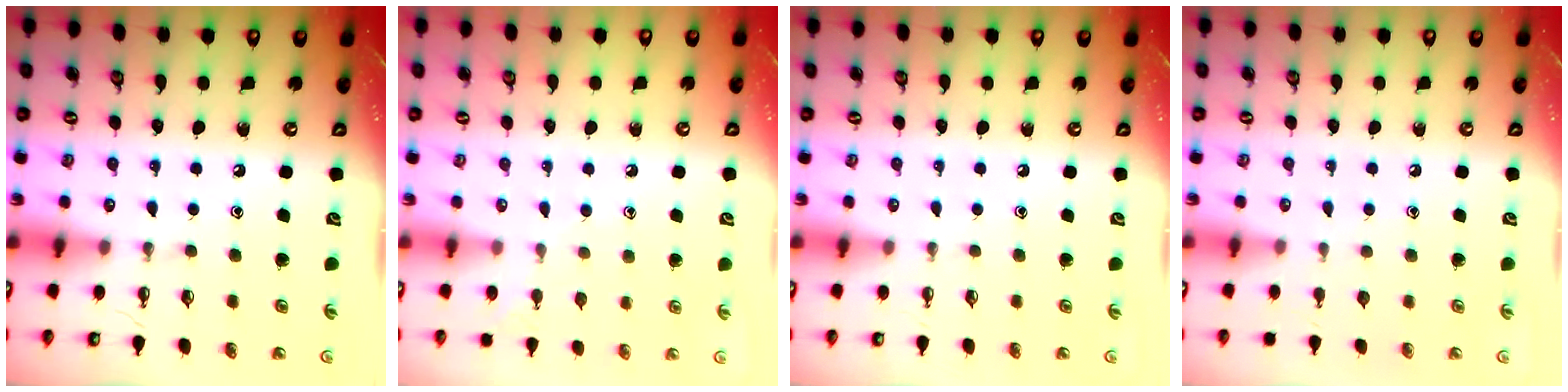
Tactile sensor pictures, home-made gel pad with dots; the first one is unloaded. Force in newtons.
{"total": 5.2, "press": 5.2, "slide": 0.6}
{"total": 0.0}
{"total": 0.0}